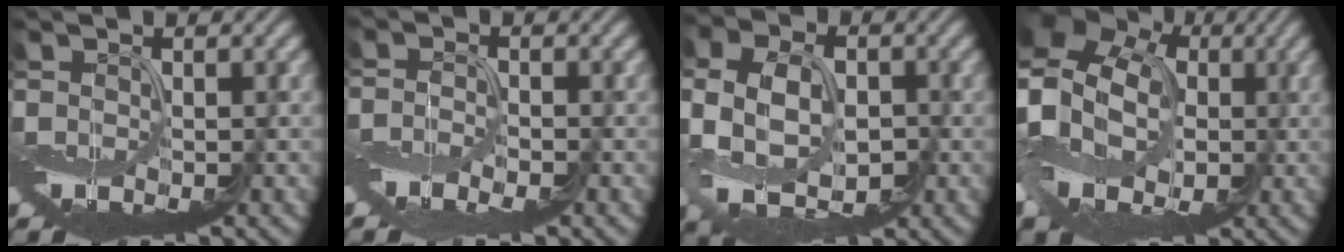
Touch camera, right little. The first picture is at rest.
{"total": 2.1, "force": [-1.6, 0.7, 1.1], "torque": [-0.027, -0.003, -0.038]}
{"total": 7.5, "force": [-1.0, 5.5, 5.0], "torque": [-0.123, -0.002, -0.018]}
{"total": 16.5, "force": [1.1, 13.3, 9.7], "torque": [-0.229, 0.012, -0.016]}